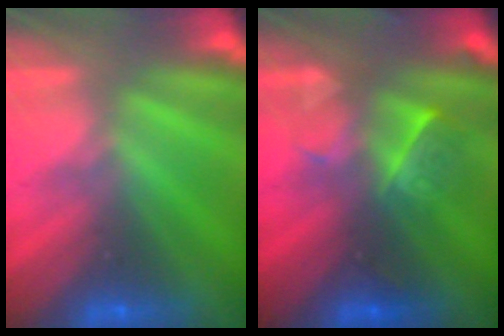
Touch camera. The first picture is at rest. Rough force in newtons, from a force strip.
{"total": 2.4}